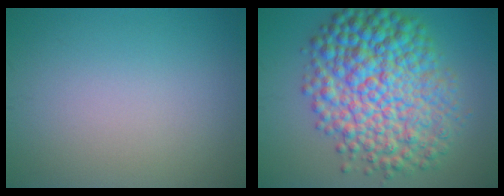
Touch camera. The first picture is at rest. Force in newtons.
{"total": 11.5, "press": 11.5, "slide": 0.0}